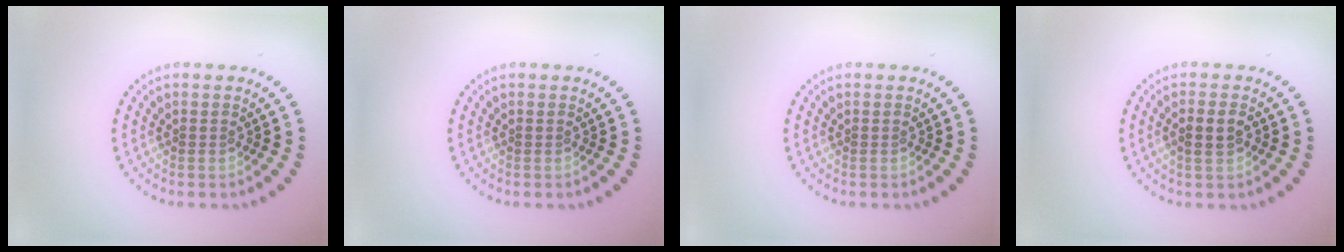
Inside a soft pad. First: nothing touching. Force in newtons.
{"total": 0.0}
{"total": 0.0}
{"total": 2.2, "press": 2.1, "slide": 0.5}